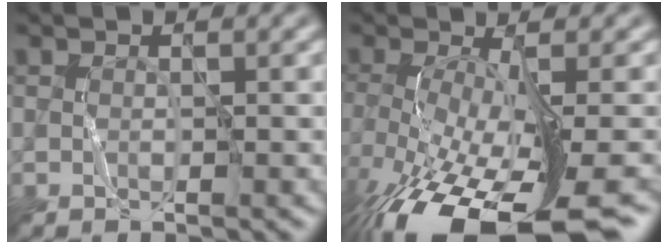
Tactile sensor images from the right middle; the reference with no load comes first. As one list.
[{"total": 13.0, "force": [-7.0, 3.6, 10.4], "torque": [-0.203, -0.041, -0.107]}]